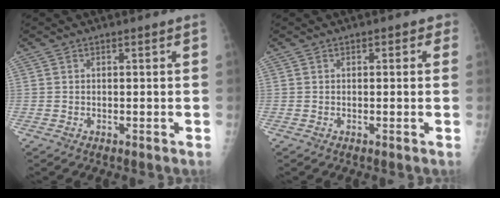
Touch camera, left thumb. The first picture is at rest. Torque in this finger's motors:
{"motor_torque": [-0.22, 0.11, -0.31, 0.05, 0.01]}